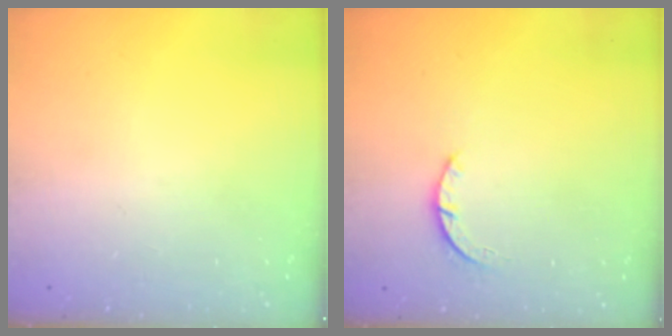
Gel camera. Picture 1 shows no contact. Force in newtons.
{"total": 2.4, "press": 2.4, "slide": 0.3}